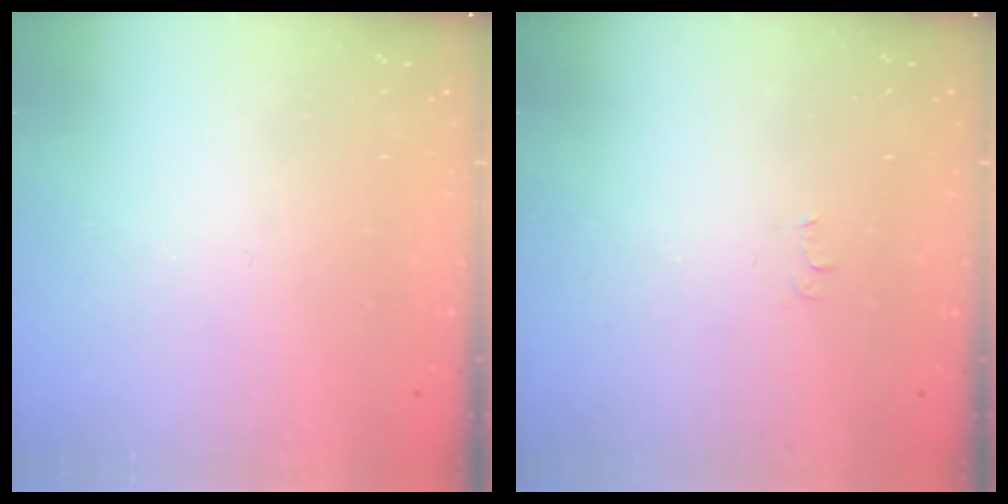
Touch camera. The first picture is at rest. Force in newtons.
{"total": 3.0, "press": 3.0, "slide": 0.5}